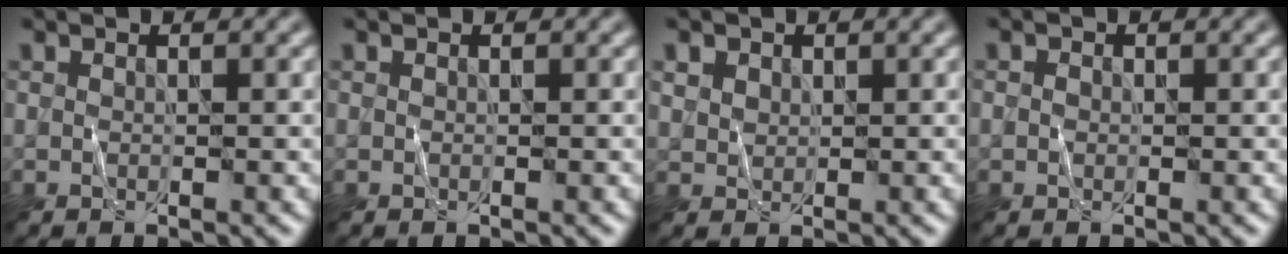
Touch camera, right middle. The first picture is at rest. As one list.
[{"total": 0.0}, {"total": 1.6, "force": [0.8, 1.2, 0.5], "torque": [-0.013, -0.006, 0.027]}, {"total": 0.6, "force": [0.0, 0.6, 0.2], "torque": [-0.003, -0.002, -0.003]}]